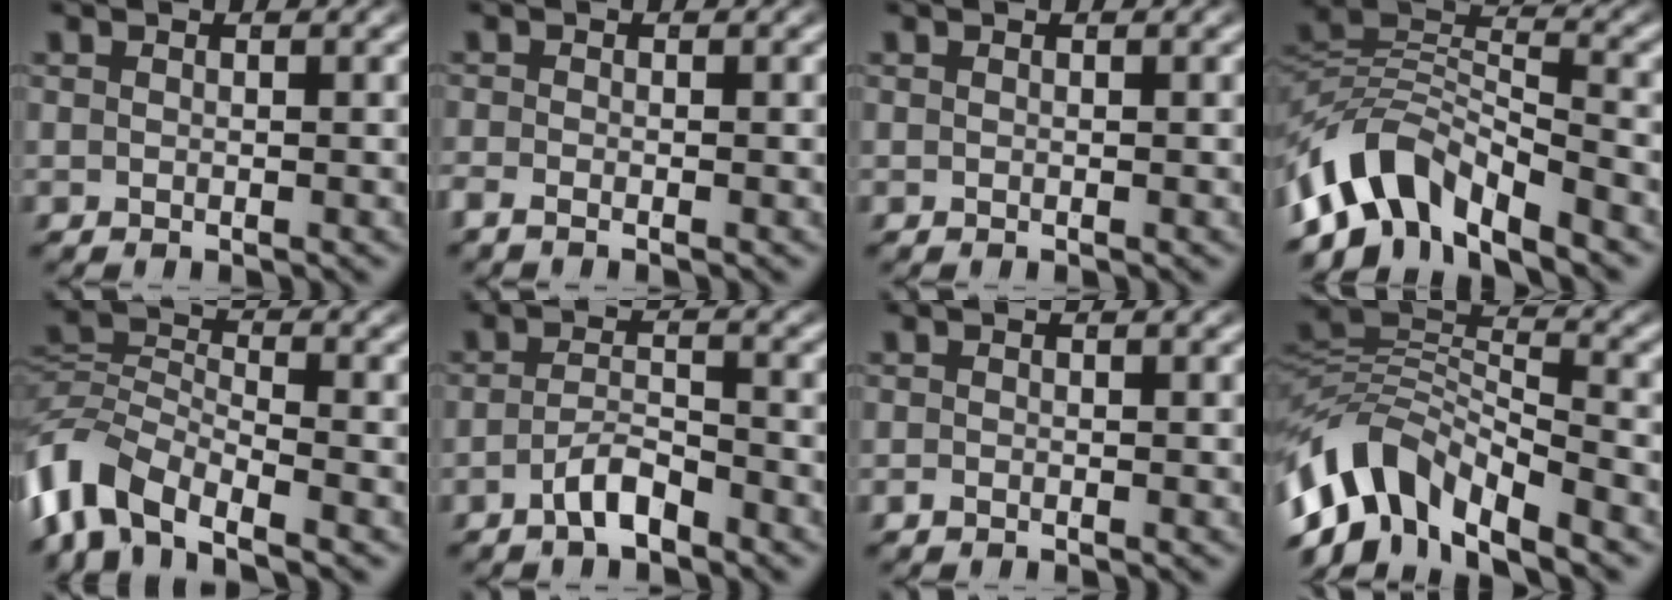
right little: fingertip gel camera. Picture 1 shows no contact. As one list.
[{"total": 1.4, "force": [-1.2, 0.5, 0.5], "torque": [-0.019, -0.010, -0.021]}, {"total": 0.0}, {"total": 9.2, "force": [-4.4, 5.9, 5.5], "torque": [-0.121, -0.040, -0.060]}, {"total": 6.1, "force": [-2.7, 4.2, 3.5], "torque": [-0.104, -0.034, -0.038]}, {"total": 3.1, "force": [-2.6, 0.7, 1.5], "torque": [-0.019, -0.003, -0.044]}, {"total": 0.7, "force": [-0.6, -0.2, 0.1], "torque": [-0.003, -0.009, -0.006]}, {"total": 11.3, "force": [-4.6, 8.1, 6.5], "torque": [-0.149, -0.045, -0.066]}]